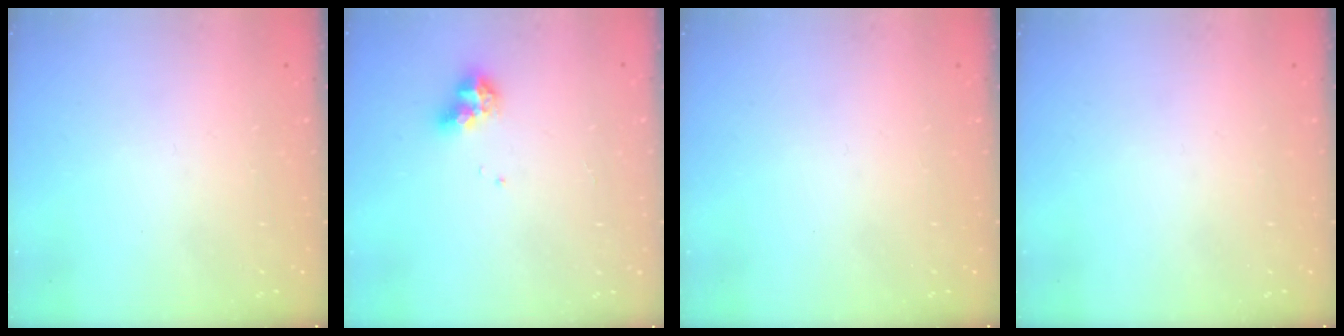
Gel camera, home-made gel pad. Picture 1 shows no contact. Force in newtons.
{"total": 7.9, "press": 7.9, "slide": 0.4}
{"total": 0.0}
{"total": 0.0}